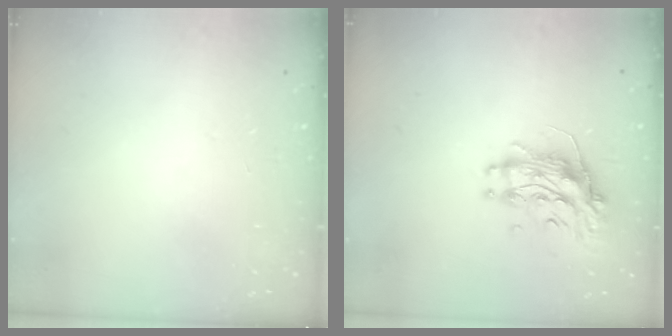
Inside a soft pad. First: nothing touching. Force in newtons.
{"total": 12.2, "press": 12.1, "slide": 0.9}